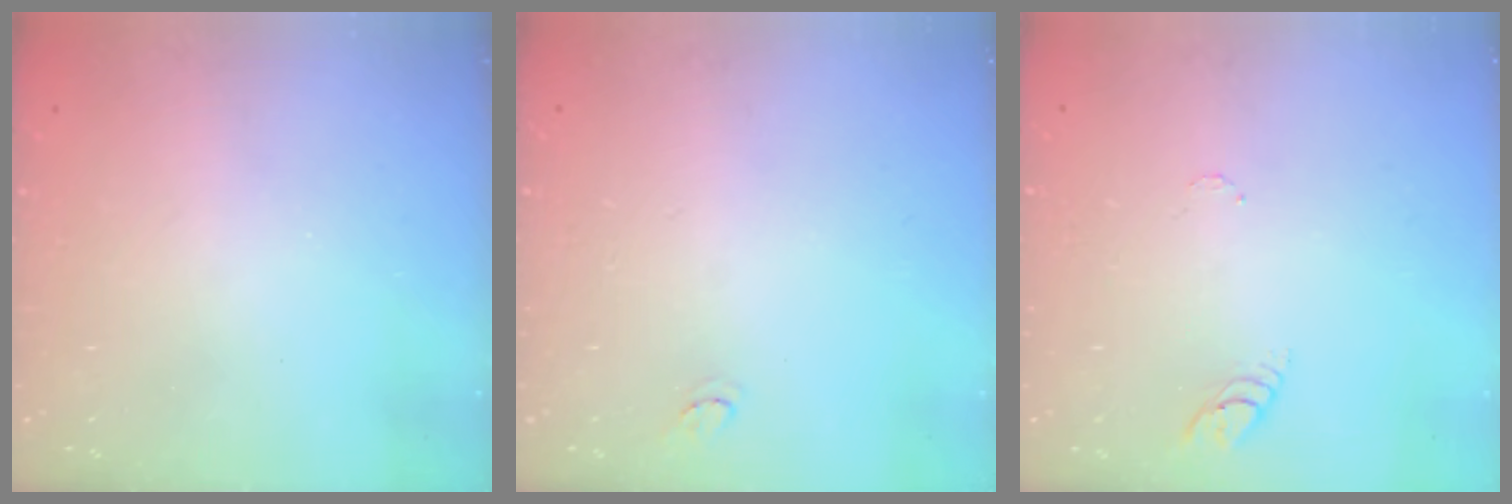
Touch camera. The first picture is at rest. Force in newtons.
{"total": 2.9, "press": 2.9, "slide": 0.3}
{"total": 3.8, "press": 3.7, "slide": 0.4}